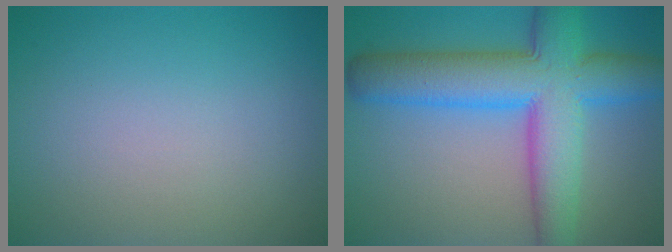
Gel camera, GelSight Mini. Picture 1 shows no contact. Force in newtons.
{"total": 10.1, "press": 10.1, "slide": 0.3}